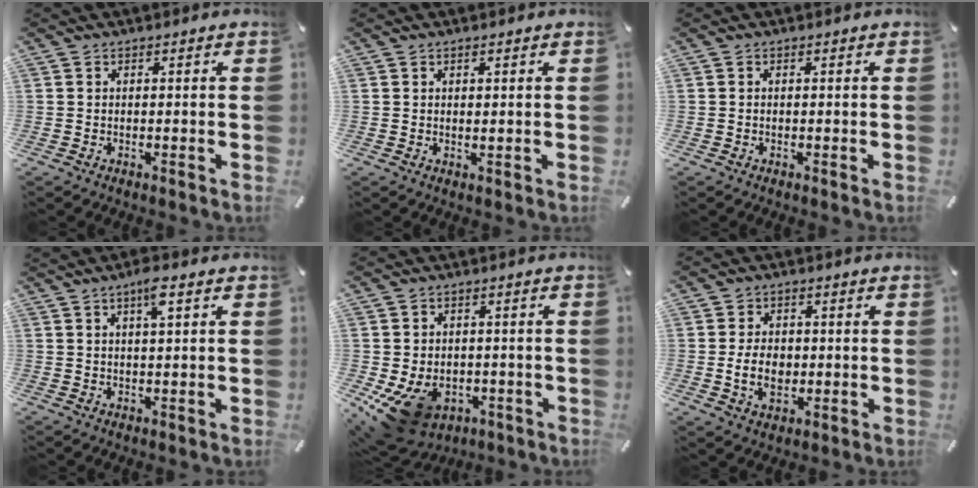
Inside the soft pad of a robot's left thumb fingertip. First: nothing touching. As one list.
[{"total": 0.8, "force": [0.3, 0.0, 0.7], "torque": [-0.014, -0.002, 0.005]}, {"total": 0.0}, {"total": 4.2, "force": [2.0, 0.6, 3.7], "torque": [-0.069, 0.001, 0.031]}, {"total": 10.3, "force": [-4.4, 7.8, 5.2], "torque": [-0.103, 0.019, -0.077]}, {"total": 7.0, "force": [-0.7, 5.4, 4.4], "torque": [-0.093, -0.004, -0.019]}]